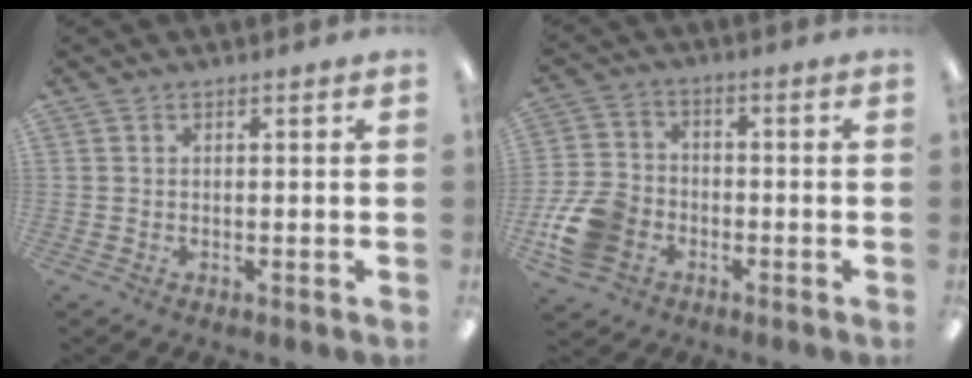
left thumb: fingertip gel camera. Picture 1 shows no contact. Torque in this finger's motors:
{"motor_torque": [-0.85, 1.31, 0.34, -0.20, 0.09]}